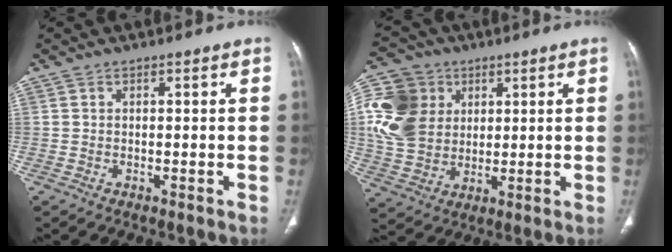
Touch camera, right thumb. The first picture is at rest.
{"total": 15.5, "force": [3.5, 12.6, 8.3], "torque": [-0.156, 0.003, 0.066]}